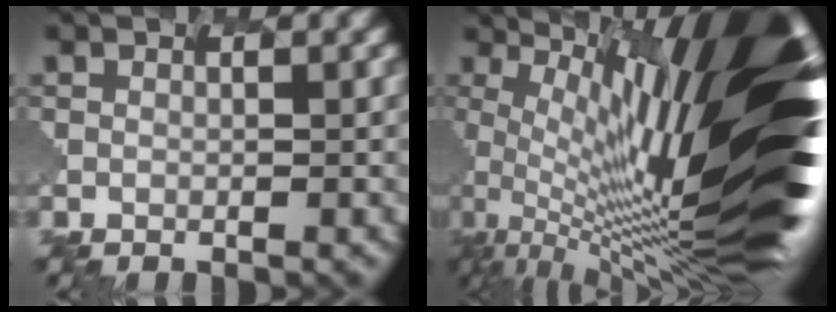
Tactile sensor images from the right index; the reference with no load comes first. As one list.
[{"total": 15.6, "force": [4.1, 3.6, 14.6], "torque": [-0.226, 0.025, 0.066]}]